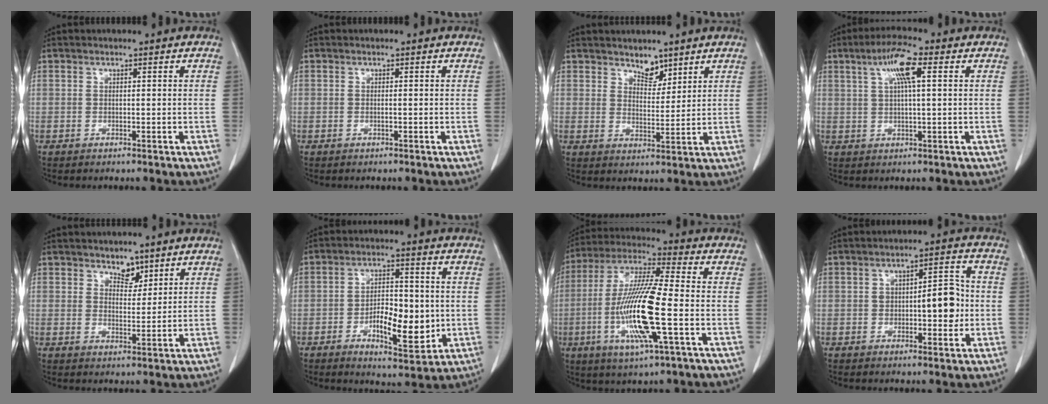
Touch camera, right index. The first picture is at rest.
{"total": 0.0}
{"total": 3.8, "force": [3.1, 1.8, 1.3], "torque": [-0.017, -0.006, 0.056]}
{"total": 6.6, "force": [2.4, 0.8, 6.1], "torque": [-0.117, 0.013, 0.043]}
{"total": 3.3, "force": [2.5, 1.8, 1.1], "torque": [-0.013, -0.006, 0.044]}
{"total": 10.1, "force": [-2.1, 3.9, 9.1], "torque": [-0.149, 0.003, -0.028]}
{"total": 16.2, "force": [-3.7, 1.2, 15.7], "torque": [-0.321, -0.015, -0.071]}
{"total": 7.3, "force": [-0.5, 2.9, 6.7], "torque": [-0.089, 0.021, -0.003]}